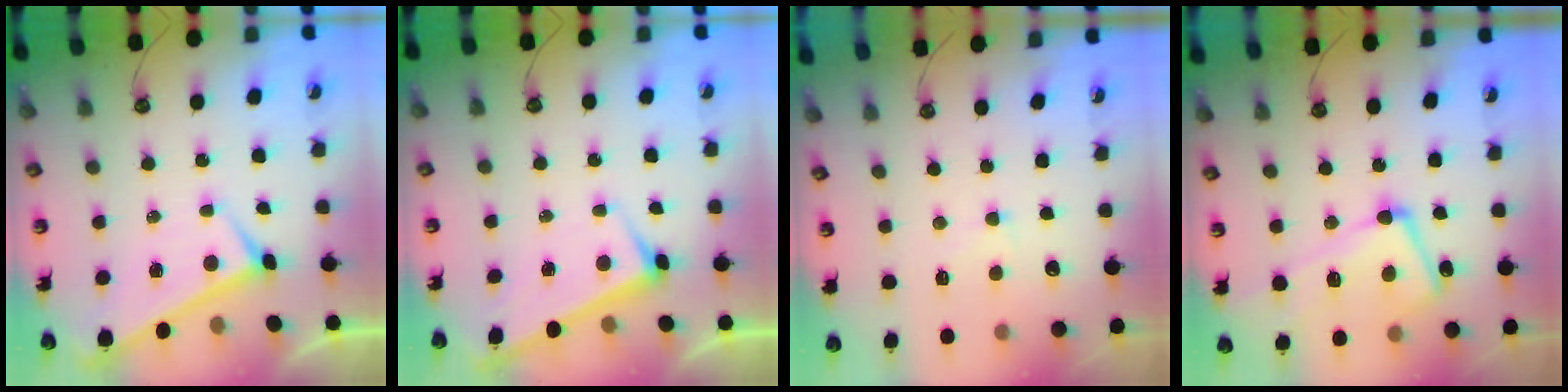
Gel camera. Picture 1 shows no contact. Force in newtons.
{"total": 3.0, "press": 3.0, "slide": 0.1}
{"total": 0.9, "press": 0.6, "slide": 0.7}
{"total": 9.0, "press": 8.9, "slide": 1.5}